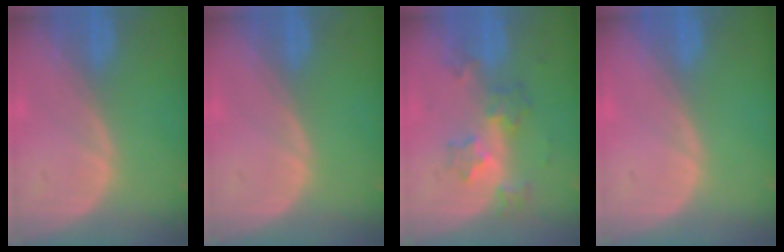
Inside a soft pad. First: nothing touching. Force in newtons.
{"total": 0.0}
{"total": 5.9, "press": 5.4, "slide": 2.5}
{"total": 0.0}